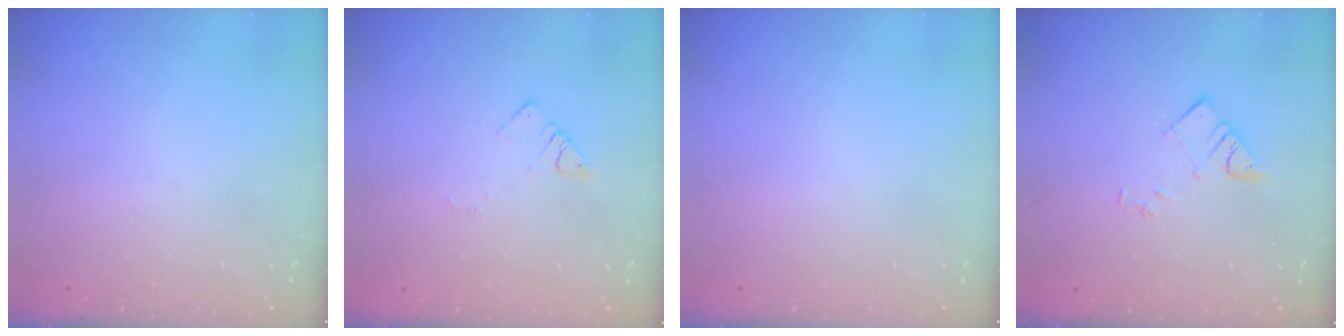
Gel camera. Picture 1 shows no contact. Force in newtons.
{"total": 2.8, "press": 2.8, "slide": 0.3}
{"total": 0.0}
{"total": 5.1, "press": 5.1, "slide": 0.3}